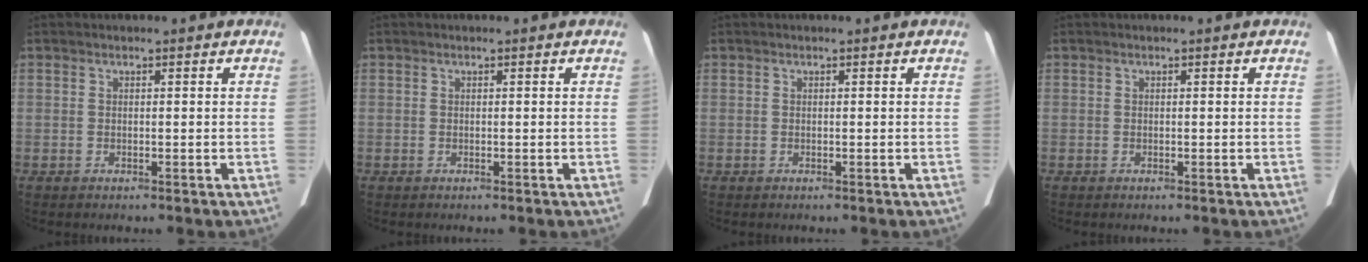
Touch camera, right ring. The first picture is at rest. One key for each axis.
{"total": 0.0}
{"total": 0.0}
{"total": 0.0}